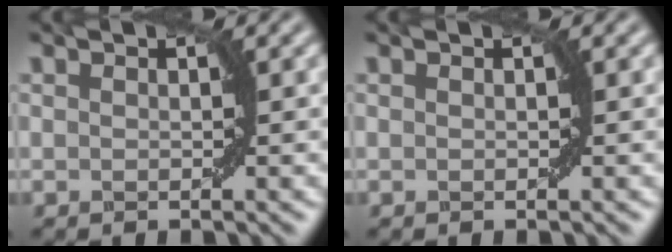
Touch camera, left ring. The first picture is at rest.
{"total": 0.0}